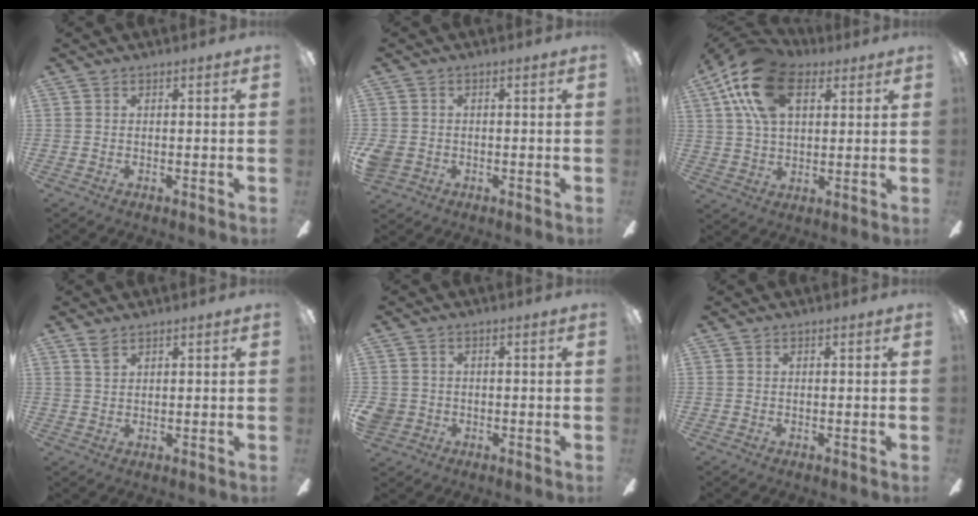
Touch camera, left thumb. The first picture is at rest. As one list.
[{"total": 3.5, "force": [-1.3, 2.8, 1.5], "torque": [-0.037, 0.005, -0.026]}, {"total": 18.1, "force": [7.8, 10.5, 12.4], "torque": [-0.242, 0.000, 0.137]}, {"total": 2.6, "force": [1.9, 1.3, 1.4], "torque": [-0.024, -0.002, 0.033]}, {"total": 3.2, "force": [-1.0, 2.9, 0.8], "torque": [-0.021, 0.007, -0.019]}, {"total": 0.0}]